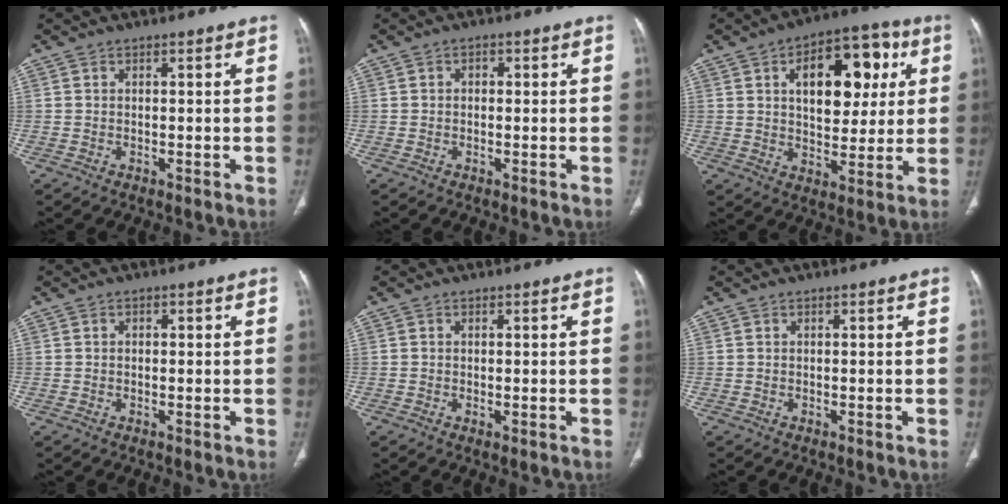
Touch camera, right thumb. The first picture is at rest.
{"total": 1.2, "force": [0.2, 1.0, 0.8], "torque": [-0.005, 0.004, -0.002]}
{"total": 17.5, "force": [5.1, 9.9, 13.5], "torque": [-0.141, 0.006, 0.074]}
{"total": 0.7, "force": [0.1, 0.5, 0.4], "torque": [-0.003, 0.001, 0.000]}
{"total": 0.7, "force": [-0.1, 0.2, 0.6], "torque": [-0.016, -0.004, -0.002]}
{"total": 0.0}